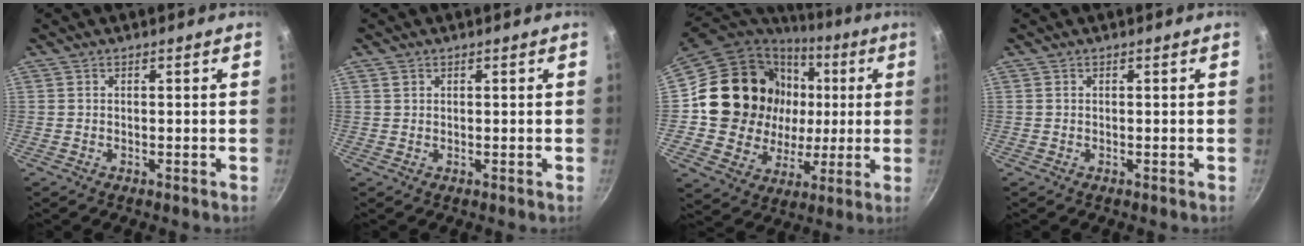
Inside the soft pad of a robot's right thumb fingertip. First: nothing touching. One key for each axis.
{"total": 0.9, "fx": 0.4, "fy": 0.7, "fz": 0.2, "tx": -0.004, "ty": 0.001, "tz": 0.007}
{"total": 22.8, "fx": 3.0, "fy": 19.9, "fz": 10.6, "tx": -0.173, "ty": 0.018, "tz": 0.065}
{"total": 0.0}